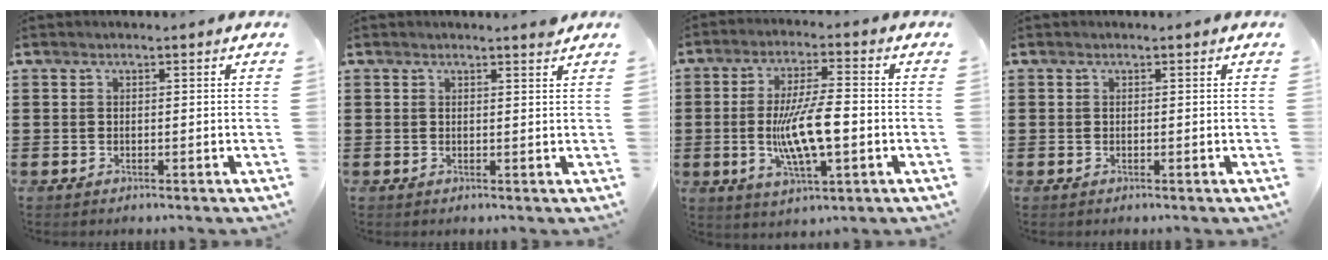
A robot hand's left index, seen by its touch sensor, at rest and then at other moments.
{"total": 1.4, "force": [1.3, -0.1, 0.6], "torque": [-0.006, -0.005, 0.023]}
{"total": 9.9, "force": [-1.7, 2.9, 9.3], "torque": [-0.182, -0.002, -0.032]}
{"total": 0.0}